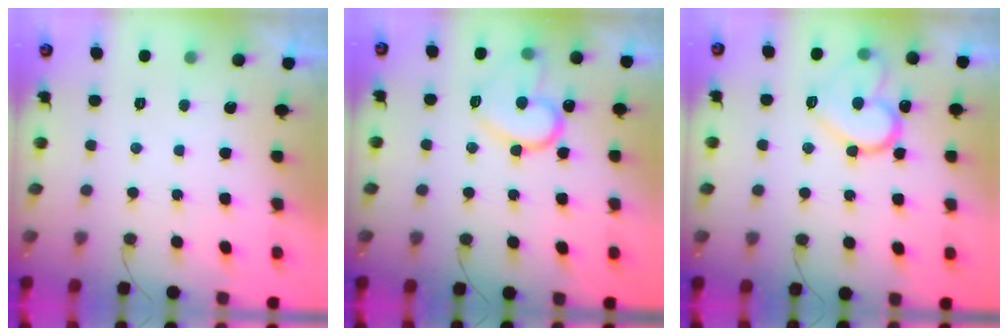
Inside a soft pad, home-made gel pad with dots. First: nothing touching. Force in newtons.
{"total": 14.5, "press": 14.4, "slide": 1.3}
{"total": 14.4, "press": 14.3, "slide": 1.4}